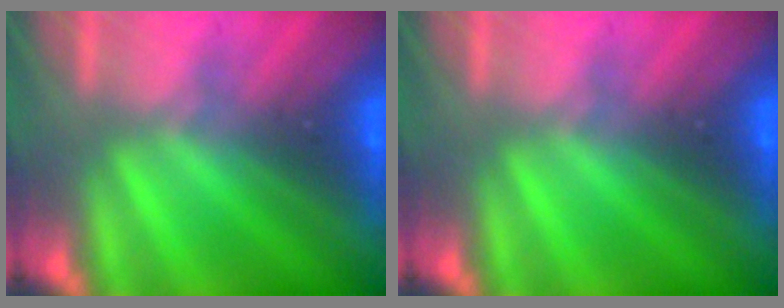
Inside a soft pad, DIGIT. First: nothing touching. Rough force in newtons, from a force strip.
{"total": 0.0}